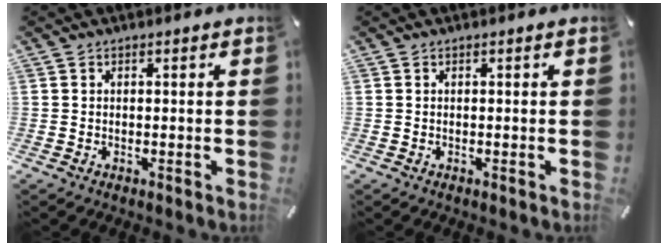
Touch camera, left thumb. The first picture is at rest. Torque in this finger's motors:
{"motor_torque": [0.00, 0.00, 0.01, 0.00, 0.00]}